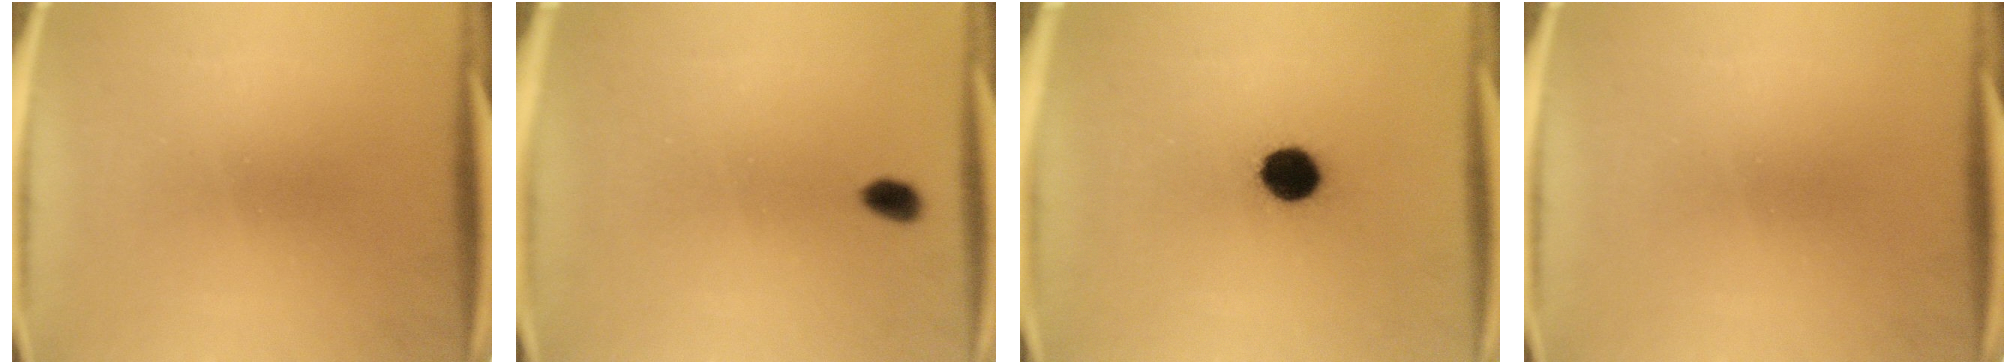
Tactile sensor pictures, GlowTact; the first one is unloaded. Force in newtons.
{"total": 2.4}
{"total": 7.9}
{"total": 0.0}